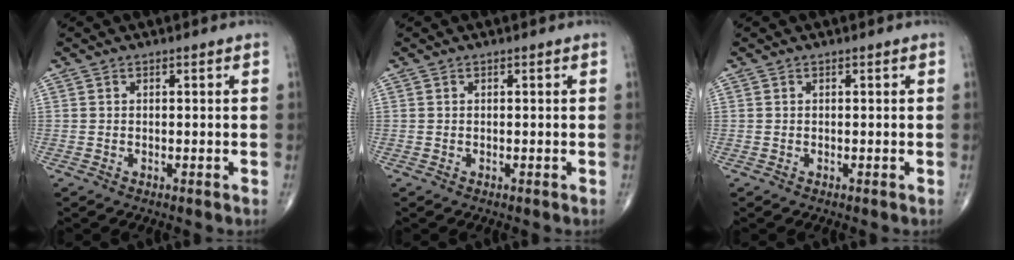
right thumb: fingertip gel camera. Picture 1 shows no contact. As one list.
[{"total": 0.0}, {"total": 0.0}]